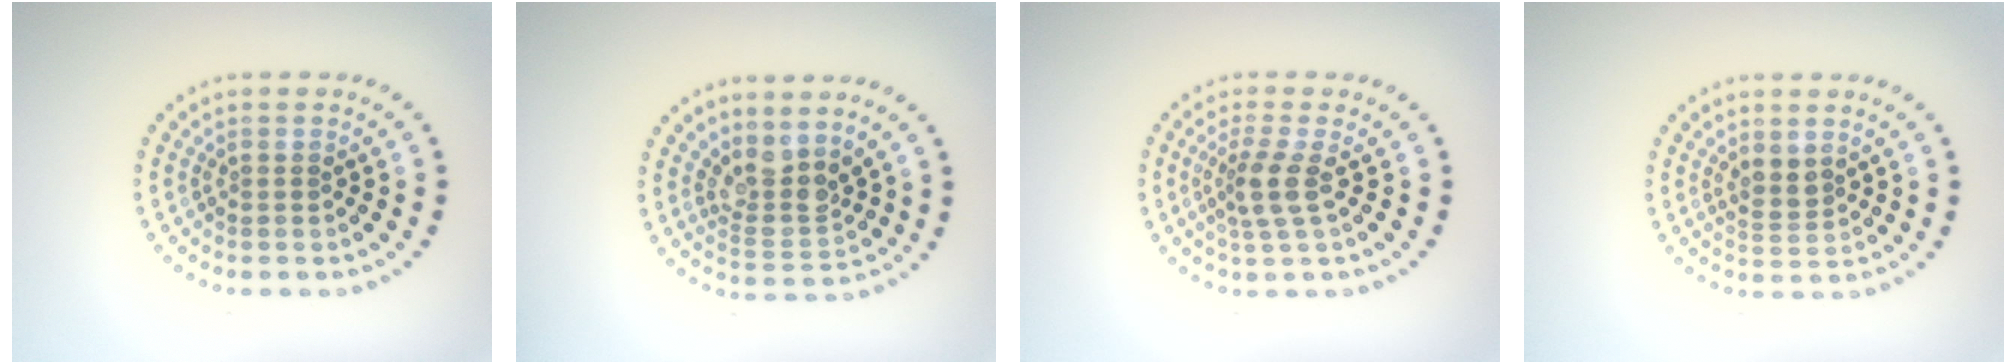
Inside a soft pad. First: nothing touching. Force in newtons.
{"total": 3.3, "press": 2.5, "slide": 2.1}
{"total": 2.7, "press": 2.1, "slide": 1.8}
{"total": 1.7, "press": 1.5, "slide": 0.8}